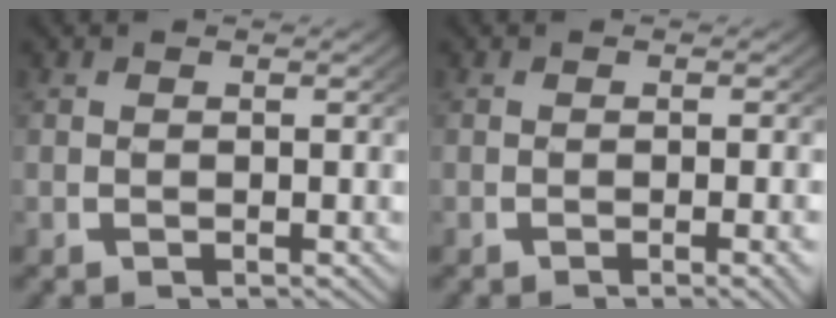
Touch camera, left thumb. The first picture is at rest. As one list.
[{"total": 1.7, "force": [-0.7, 0.1, 1.6], "torque": [-0.021, 0.004, -0.011]}]